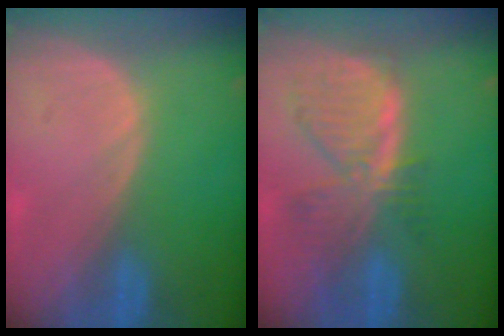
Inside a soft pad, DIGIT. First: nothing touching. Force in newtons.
{"total": 8.0, "press": 7.1, "slide": 3.9}